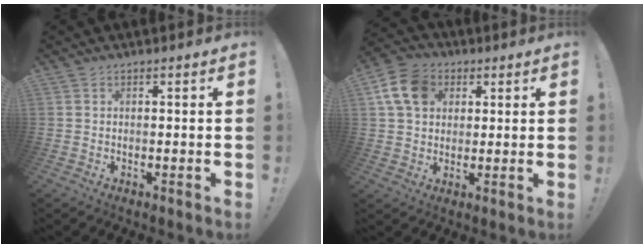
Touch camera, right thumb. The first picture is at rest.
{"total": 11.3, "force": [3.6, 8.1, 6.9], "torque": [-0.121, 0.006, 0.074]}